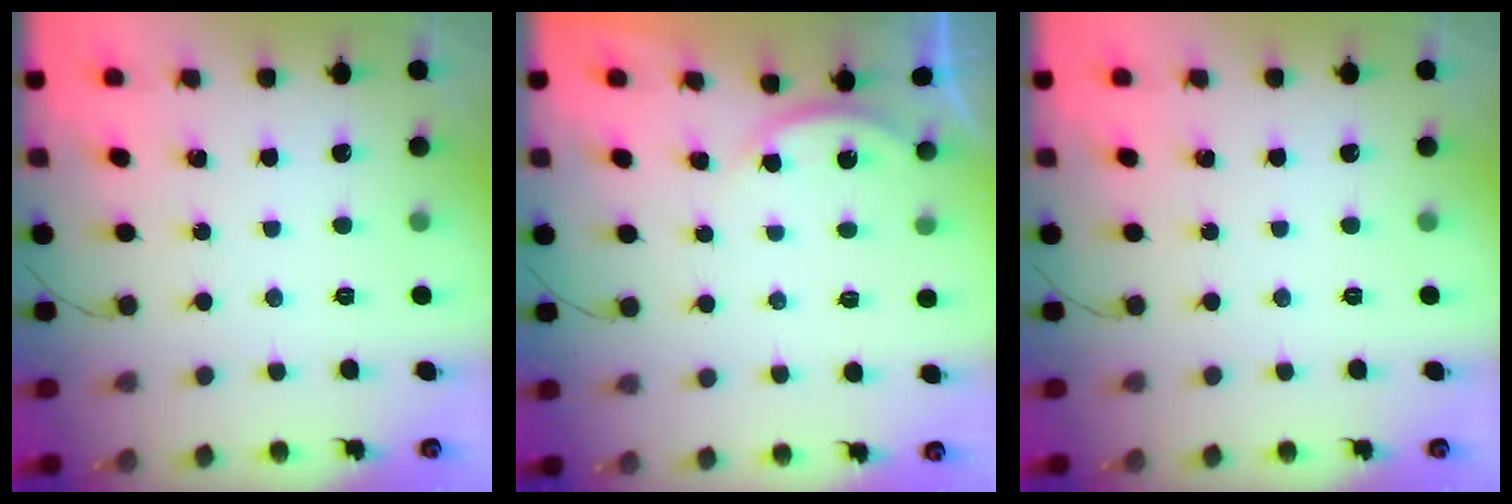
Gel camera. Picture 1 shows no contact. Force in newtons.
{"total": 2.2, "press": 2.2, "slide": 0.5}
{"total": 0.0}